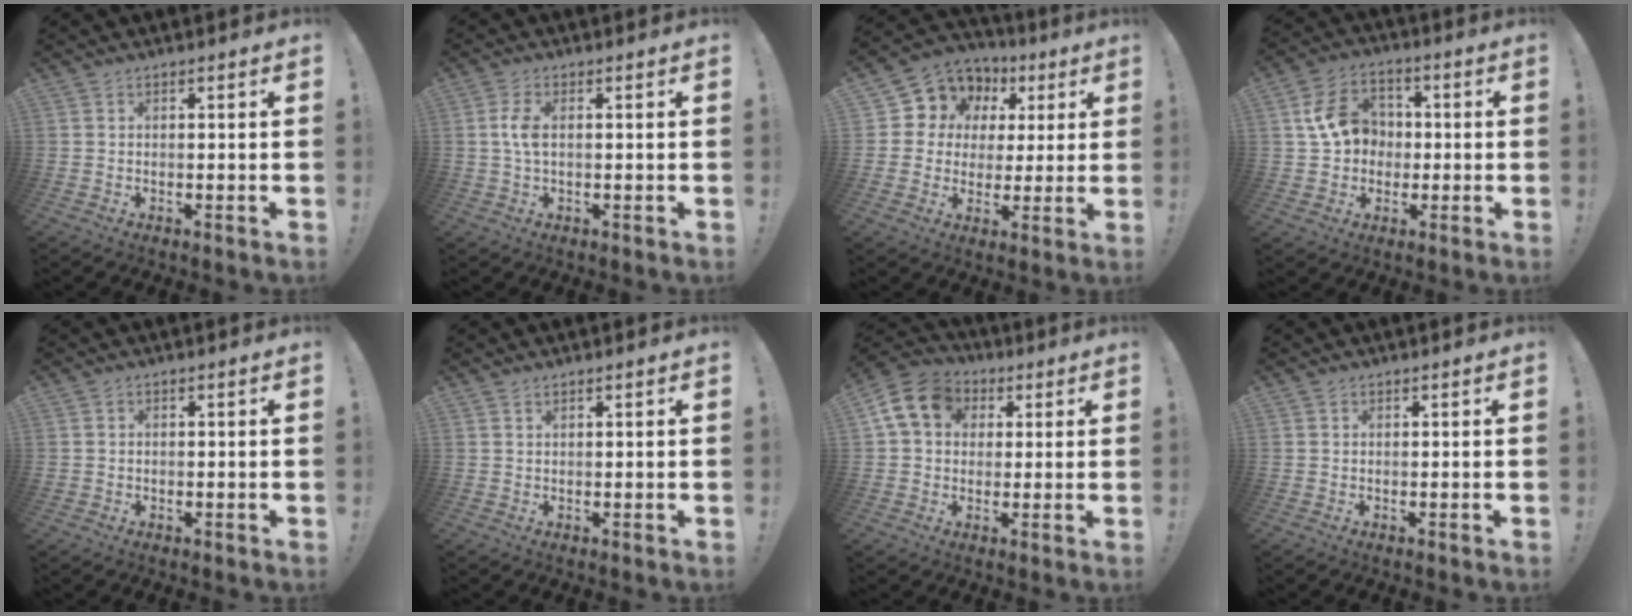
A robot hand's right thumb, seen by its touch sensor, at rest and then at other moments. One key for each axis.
{"total": 4.3, "fx": 0.3, "fy": 2.1, "fz": 3.8, "tx": -0.074, "ty": 0.003, "tz": 0.003}
{"total": 9.6, "fx": 3.9, "fy": 8.3, "fz": 2.6, "tx": -0.047, "ty": -0.029, "tz": 0.083}
{"total": 13.1, "fx": 1.4, "fy": 11.1, "fz": 6.7, "tx": -0.104, "ty": 0.018, "tz": 0.036}
{"total": 0.9, "fx": -0.2, "fy": 0.9, "fz": 0.2, "tx": -0.005, "ty": 0.003, "tz": -0.004}
{"total": 0.7, "fx": 0.6, "fy": 0.1, "fz": 0.3, "tx": -0.001, "ty": -0.002, "tz": 0.010}
{"total": 12.8, "fx": 3.8, "fy": 10.2, "fz": 6.8, "tx": -0.106, "ty": -0.004, "tz": 0.076}
{"total": 0.0}